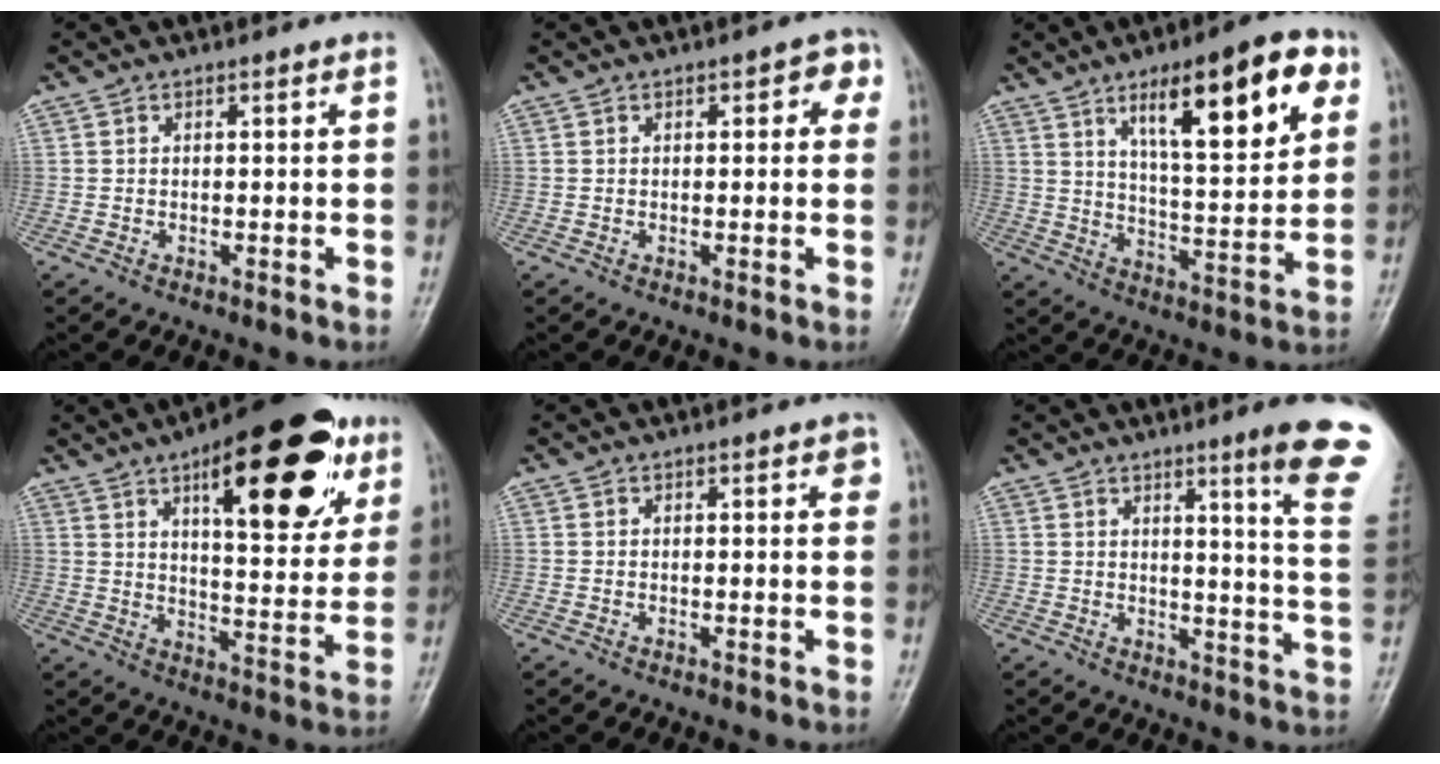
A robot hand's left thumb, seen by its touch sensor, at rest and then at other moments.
{"total": 3.6, "force": [1.2, 1.8, 2.9], "torque": [-0.015, 0.004, 0.005]}
{"total": 19.2, "force": [9.1, 5.9, 15.8], "torque": [-0.204, -0.030, 0.140]}
{"total": 23.7, "force": [11.5, 9.0, 18.7], "torque": [-0.227, -0.028, 0.165]}
{"total": 2.2, "force": [0.9, 0.8, 1.8], "torque": [-0.017, 0.000, 0.009]}
{"total": 14.3, "force": [8.7, 0.4, 11.4], "torque": [-0.125, -0.055, 0.094]}